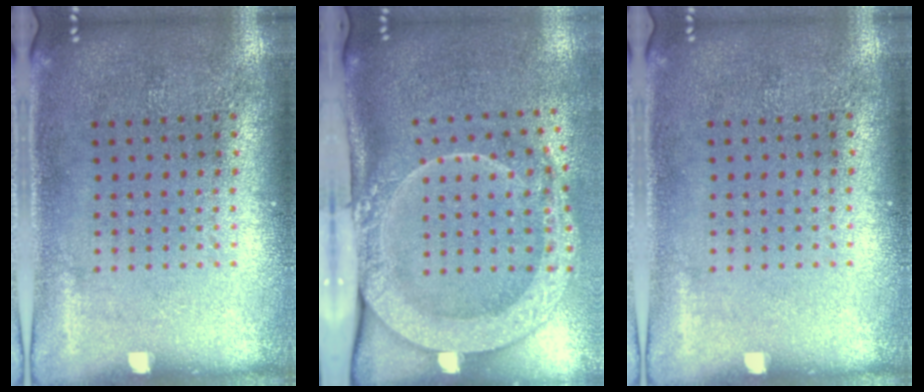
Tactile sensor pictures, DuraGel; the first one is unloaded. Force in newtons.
{"total": 3.0, "press": 2.1, "slide": 2.1}
{"total": 0.0}